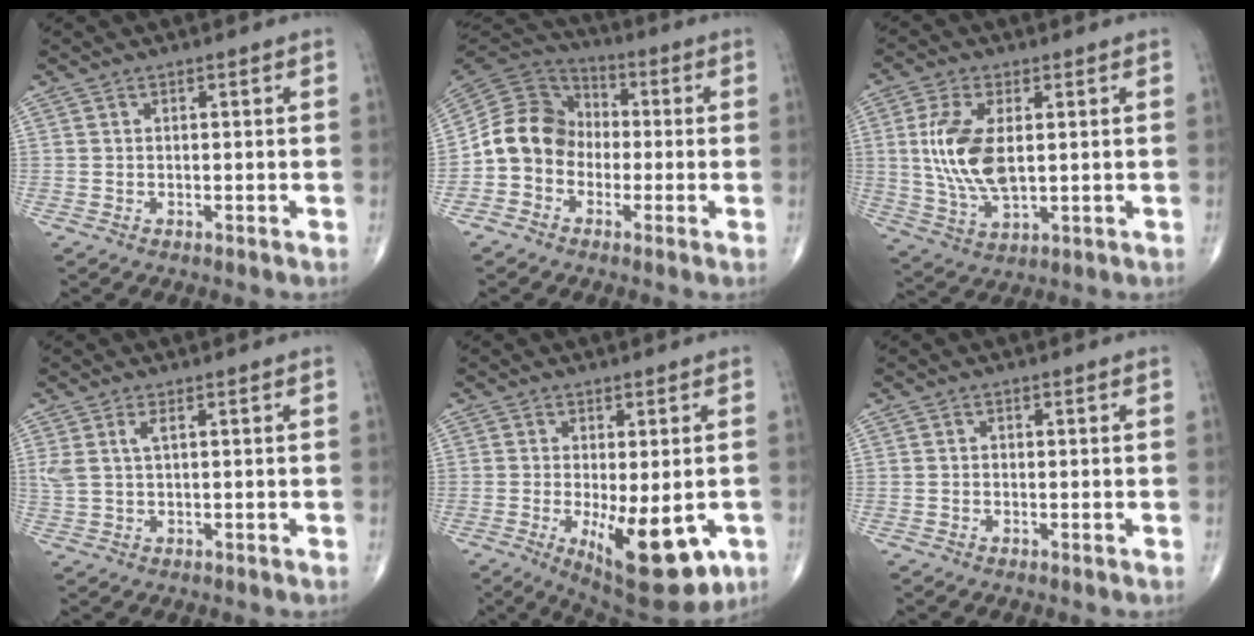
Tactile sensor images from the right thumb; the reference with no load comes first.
{"total": 11.2, "force": [-2.3, 9.6, 5.3], "torque": [-0.084, 0.047, -0.056]}
{"total": 11.9, "force": [1.4, 5.8, 10.3], "torque": [-0.214, -0.011, 0.034]}
{"total": 3.2, "force": [1.2, 1.1, 2.8], "torque": [-0.076, 0.006, 0.033]}
{"total": 14.4, "force": [-4.4, 5.6, 12.5], "torque": [-0.161, -0.018, -0.045]}
{"total": 0.0}